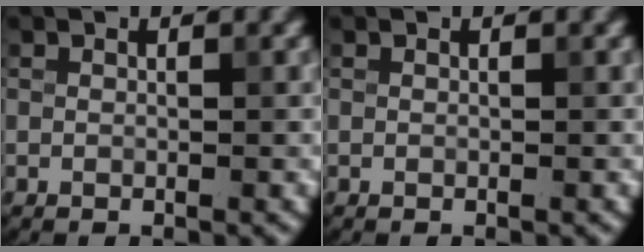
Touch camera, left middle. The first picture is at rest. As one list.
[{"total": 0.0}]